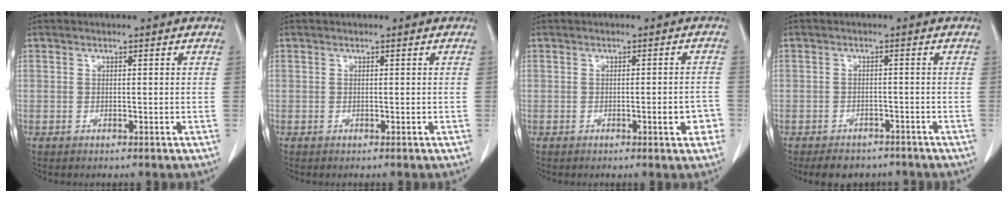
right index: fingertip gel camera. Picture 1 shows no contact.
{"total": 0.0}
{"total": 3.5, "force": [-1.5, 0.7, 3.1], "torque": [-0.033, 0.000, -0.019]}
{"total": 5.5, "force": [-4.6, 2.8, 1.3], "torque": [-0.015, 0.004, -0.059]}